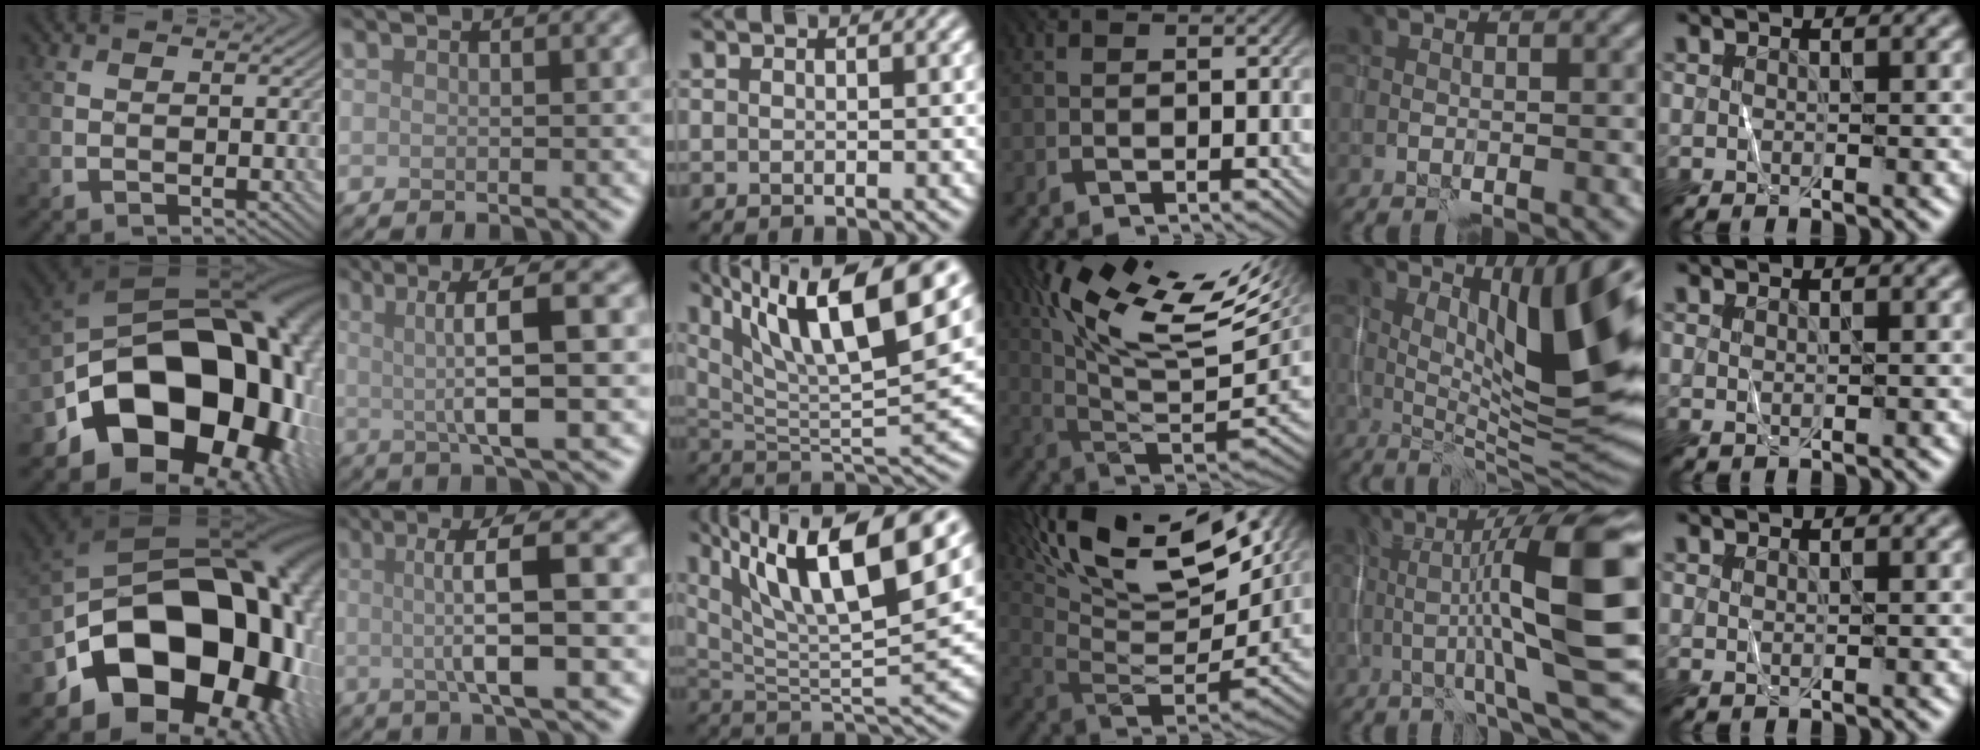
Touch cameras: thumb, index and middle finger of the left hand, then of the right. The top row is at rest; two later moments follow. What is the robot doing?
{"motion": "wrap", "object": "ribbon"}